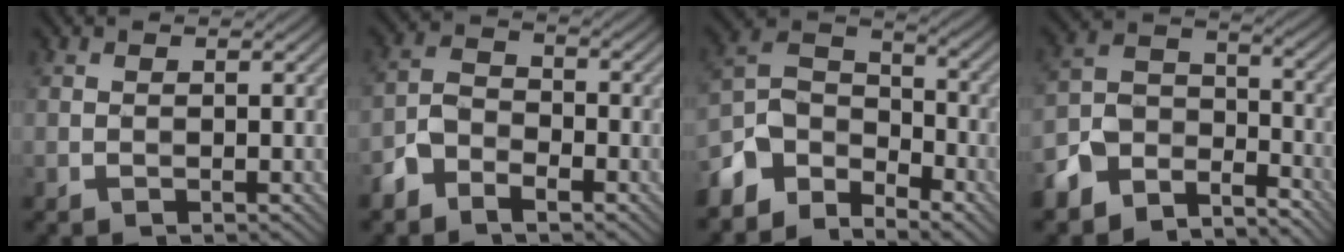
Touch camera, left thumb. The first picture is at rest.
{"total": 4.4, "force": [-3.2, 2.3, 2.1], "torque": [-0.042, 0.000, -0.075]}
{"total": 7.9, "force": [-6.1, 4.1, 3.0], "torque": [-0.052, -0.001, -0.139]}
{"total": 9.8, "force": [-7.7, 5.0, 3.5], "torque": [-0.071, -0.011, -0.158]}